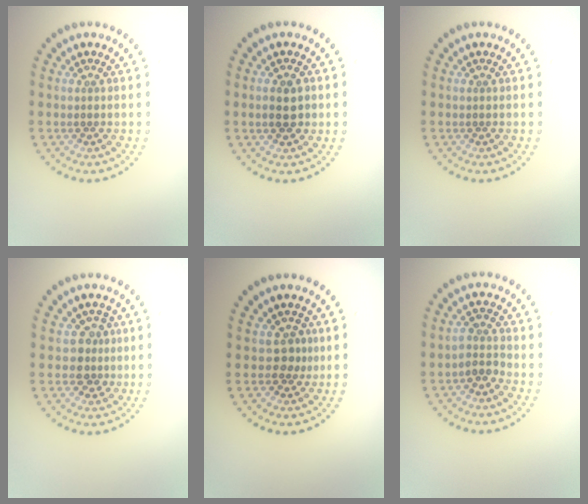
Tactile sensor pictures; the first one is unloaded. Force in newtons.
{"total": 2.3, "press": 2.3, "slide": 0.1}
{"total": 0.0}
{"total": 2.2, "press": 1.8, "slide": 1.2}
{"total": 1.6, "press": 1.2, "slide": 1.1}
{"total": 1.9, "press": 1.5, "slide": 1.0}